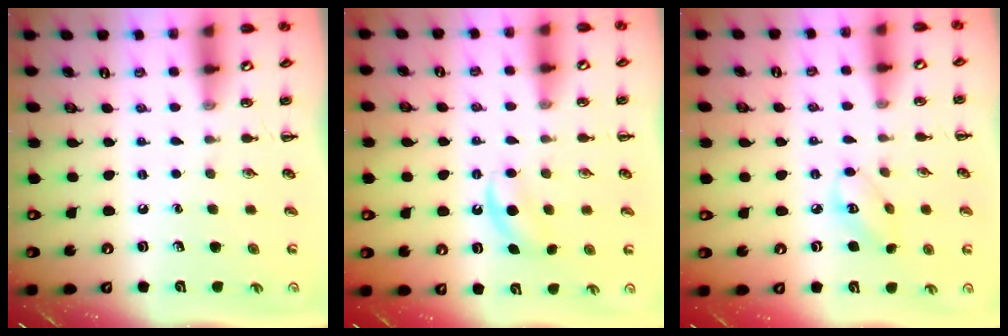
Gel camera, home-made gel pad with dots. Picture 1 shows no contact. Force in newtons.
{"total": 5.0, "press": 4.7, "slide": 1.5}
{"total": 4.2, "press": 4.1, "slide": 0.8}